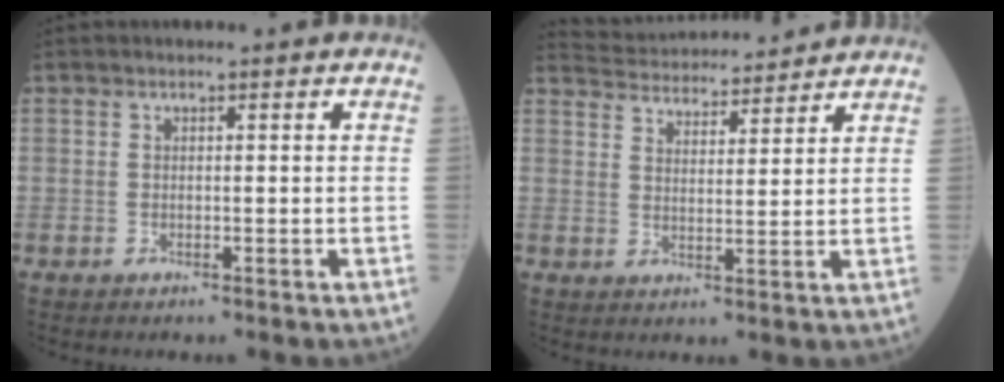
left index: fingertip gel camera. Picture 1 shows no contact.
{"total": 11.4, "force": [11.2, 1.3, 1.9], "torque": [-0.038, 0.024, 0.166]}